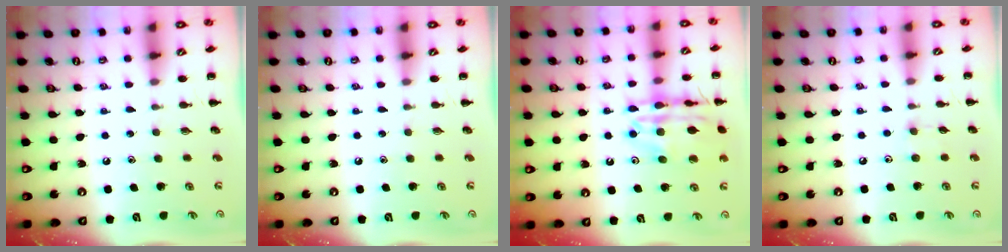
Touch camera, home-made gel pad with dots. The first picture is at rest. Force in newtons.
{"total": 0.0}
{"total": 16.8, "press": 16.7, "slide": 1.8}
{"total": 3.6, "press": 3.3, "slide": 1.3}